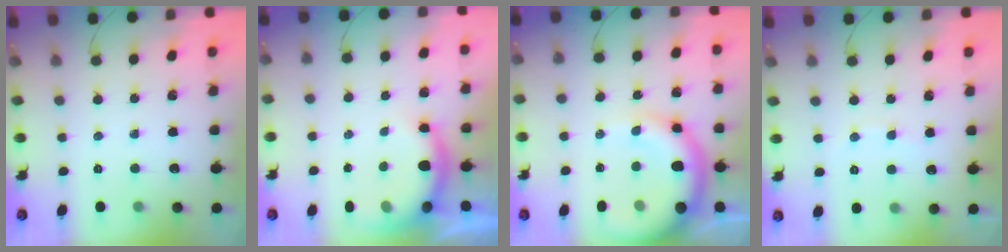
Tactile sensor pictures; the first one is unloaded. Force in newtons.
{"total": 6.4, "press": 6.4, "slide": 0.5}
{"total": 15.0, "press": 14.6, "slide": 3.8}
{"total": 5.7, "press": 5.7, "slide": 0.9}